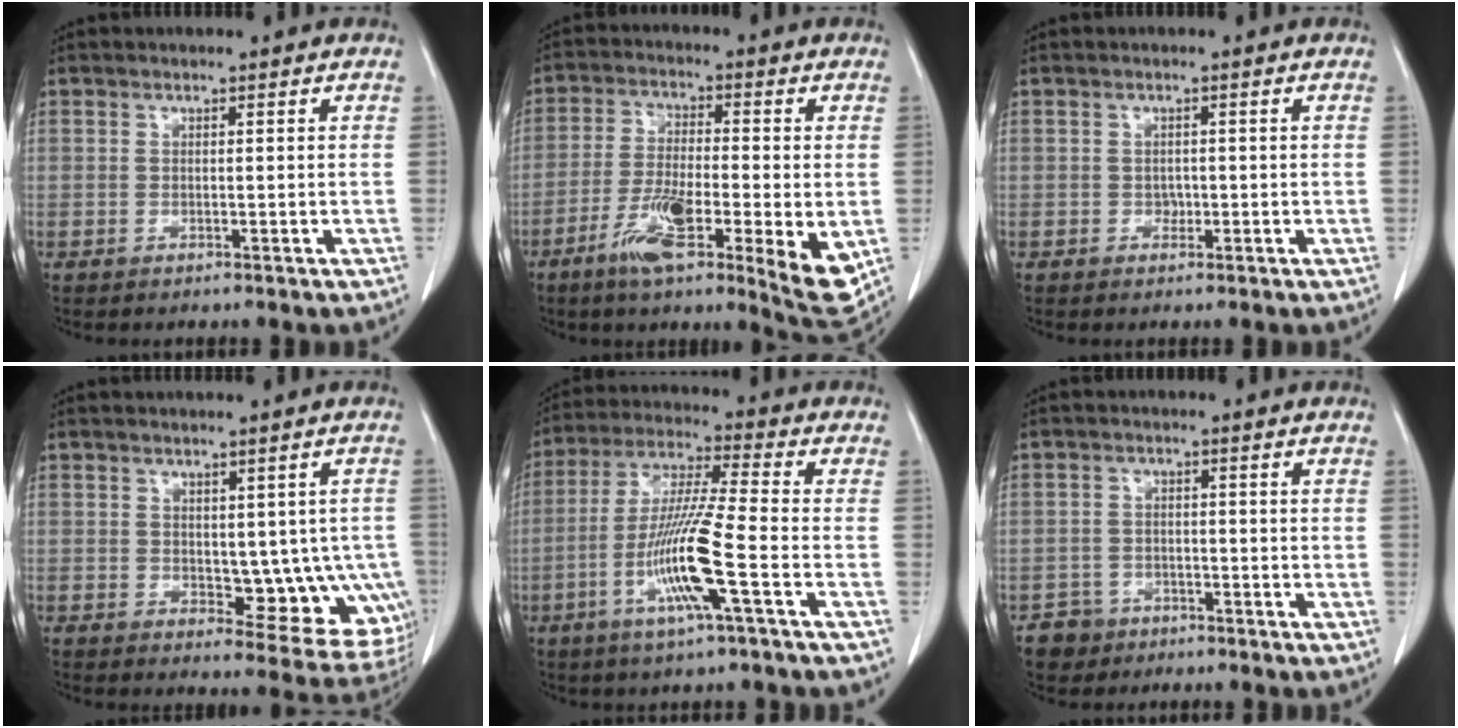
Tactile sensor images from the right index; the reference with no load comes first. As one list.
[{"total": 16.0, "force": [-5.1, 2.8, 14.9], "torque": [-0.220, -0.027, -0.080]}, {"total": 1.0, "force": [-0.2, 0.8, 0.5], "torque": [-0.005, 0.002, -0.003]}, {"total": 9.8, "force": [-0.9, 5.4, 8.2], "torque": [-0.071, 0.004, 0.003]}, {"total": 12.2, "force": [-4.2, -0.4, 11.4], "torque": [-0.229, -0.009, -0.086]}, {"total": 3.7, "force": [-2.2, 2.9, -0.3], "torque": [0.006, 0.011, -0.039]}]